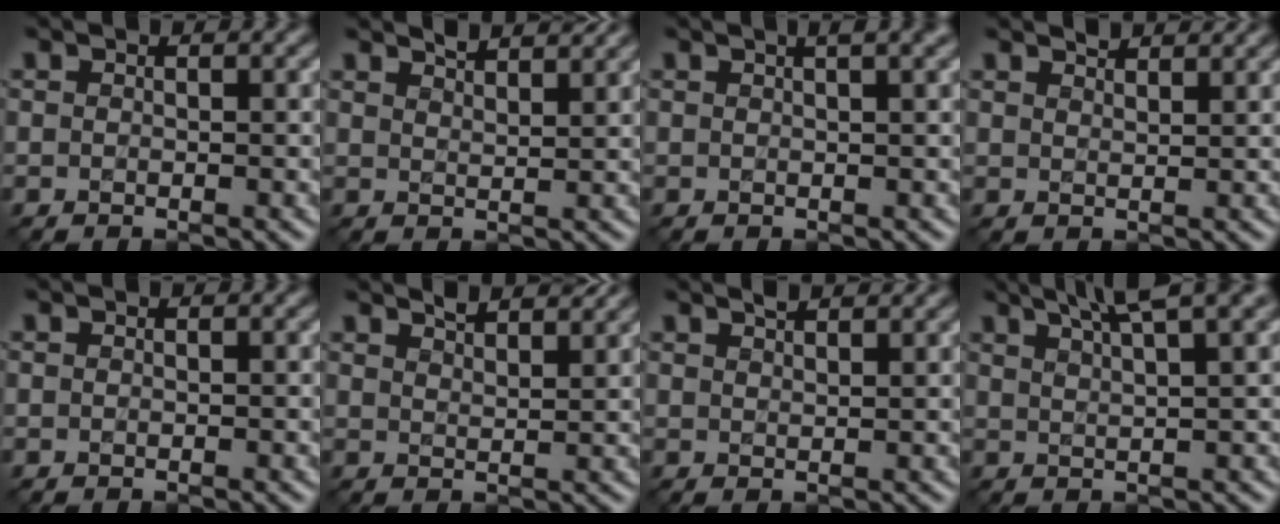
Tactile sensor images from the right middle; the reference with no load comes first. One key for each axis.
{"total": 3.0, "fx": 2.7, "fy": 0.7, "fz": 1.3, "tx": -0.002, "ty": 0.008, "tz": 0.026}
{"total": 3.7, "fx": 2.0, "fy": 1.4, "fz": 2.8, "tx": -0.011, "ty": 0.015, "tz": 0.001}
{"total": 2.0, "fx": 1.9, "fy": 0.3, "fz": 0.5, "tx": -0.007, "ty": -0.001, "tz": 0.028}
{"total": 0.0}
{"total": 3.1, "fx": 2.7, "fy": 0.7, "fz": 1.4, "tx": -0.005, "ty": 0.009, "tz": 0.028}
{"total": 2.1, "fx": 1.7, "fy": 0.5, "fz": 1.0, "tx": -0.006, "ty": 0.007, "tz": 0.019}
{"total": 6.1, "fx": 4.3, "fy": 1.1, "fz": 4.2, "tx": -0.046, "ty": 0.024, "tz": 0.050}